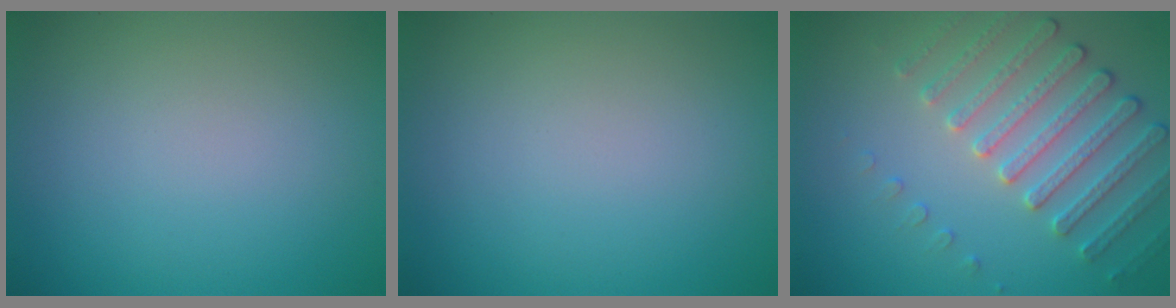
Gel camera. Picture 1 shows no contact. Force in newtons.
{"total": 0.0}
{"total": 4.1, "press": 3.8, "slide": 1.5}